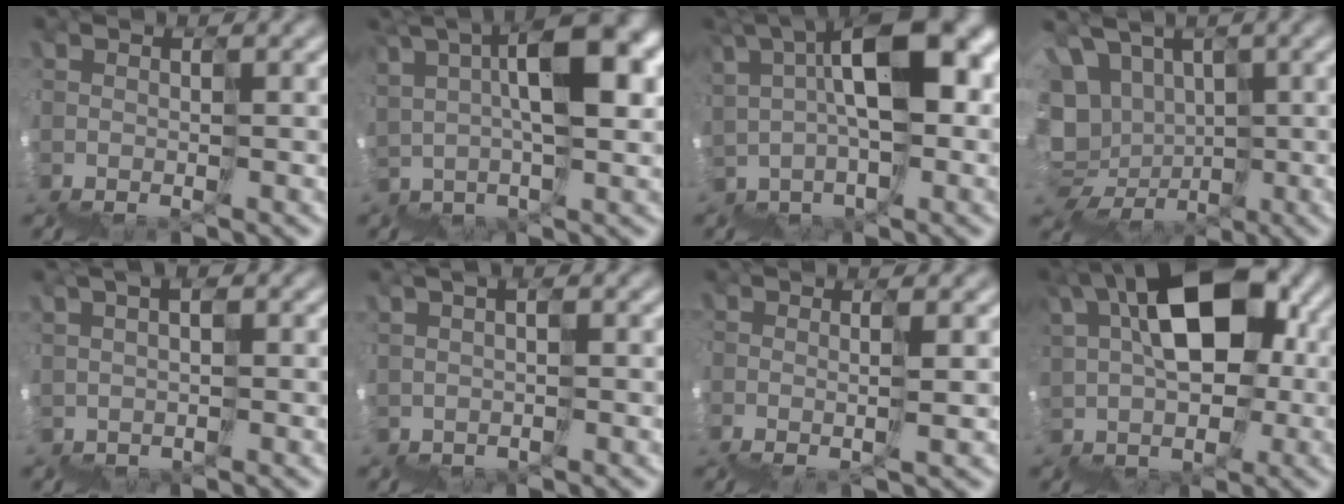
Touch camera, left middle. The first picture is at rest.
{"total": 8.2, "force": [6.1, 1.9, 5.2], "torque": [-0.081, 0.048, 0.098]}
{"total": 7.2, "force": [4.7, 2.8, 4.8], "torque": [-0.058, 0.046, 0.069]}
{"total": 7.9, "force": [2.9, 7.1, 1.8], "torque": [-0.024, 0.034, 0.041]}
{"total": 2.4, "force": [2.0, -0.4, -1.3], "torque": [0.021, 0.023, 0.027]}
{"total": 2.0, "force": [1.4, -0.5, -1.2], "torque": [0.020, 0.019, 0.017]}
{"total": 2.0, "force": [1.8, -0.8, 0.2], "torque": [0.020, 0.020, 0.028]}
{"total": 9.0, "force": [4.9, 5.5, 5.3], "torque": [-0.071, 0.042, 0.076]}